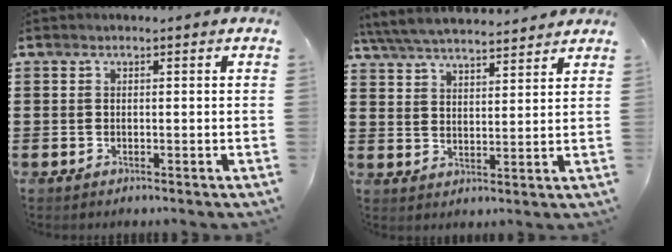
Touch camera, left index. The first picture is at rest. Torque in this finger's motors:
{"motor_torque": [2.14, 0.00, 0.29, 0.21]}